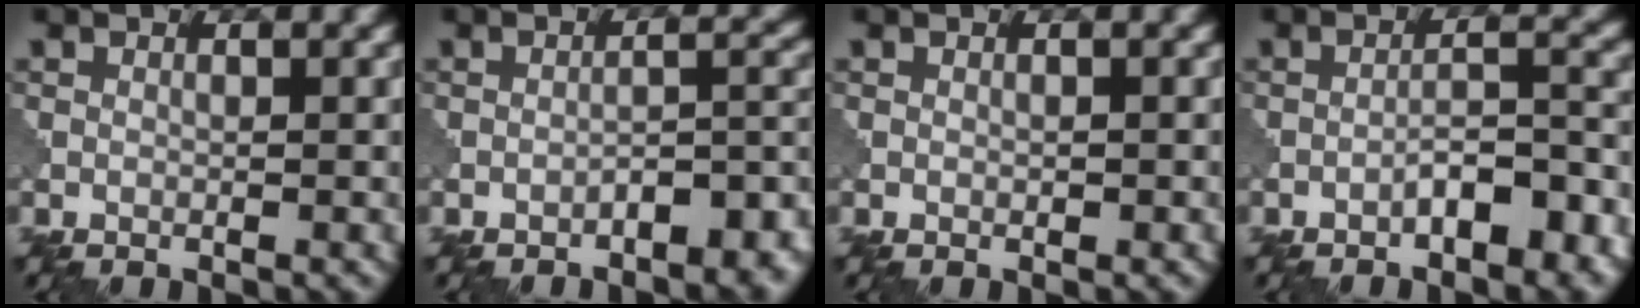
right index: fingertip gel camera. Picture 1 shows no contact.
{"total": 4.8, "force": [-3.0, 1.8, 3.3], "torque": [-0.039, 0.013, -0.040]}
{"total": 0.0}
{"total": 4.2, "force": [-2.4, 1.4, 3.2], "torque": [-0.048, 0.014, -0.038]}